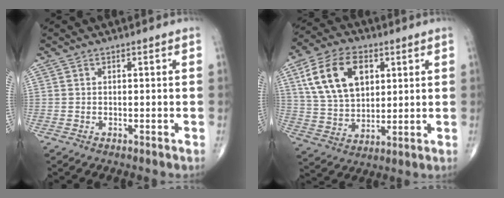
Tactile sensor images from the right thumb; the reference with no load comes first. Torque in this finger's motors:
{"motor_torque": [-0.87, 1.44, 0.65, 0.50, 0.12]}